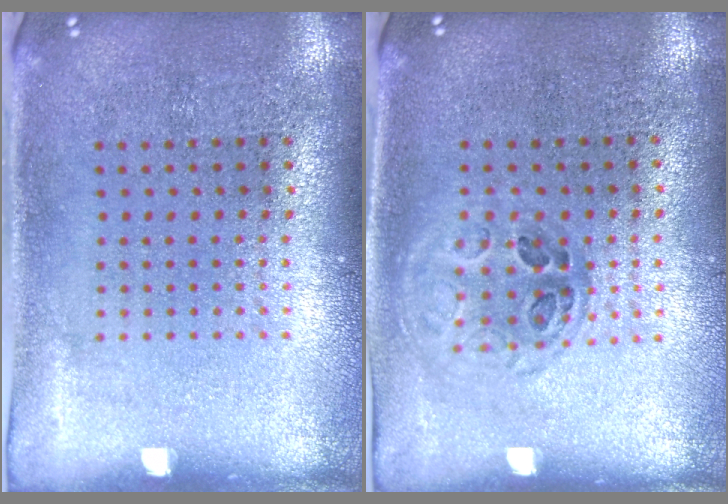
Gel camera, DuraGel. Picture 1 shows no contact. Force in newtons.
{"total": 1.0, "press": 0.9, "slide": 0.4}